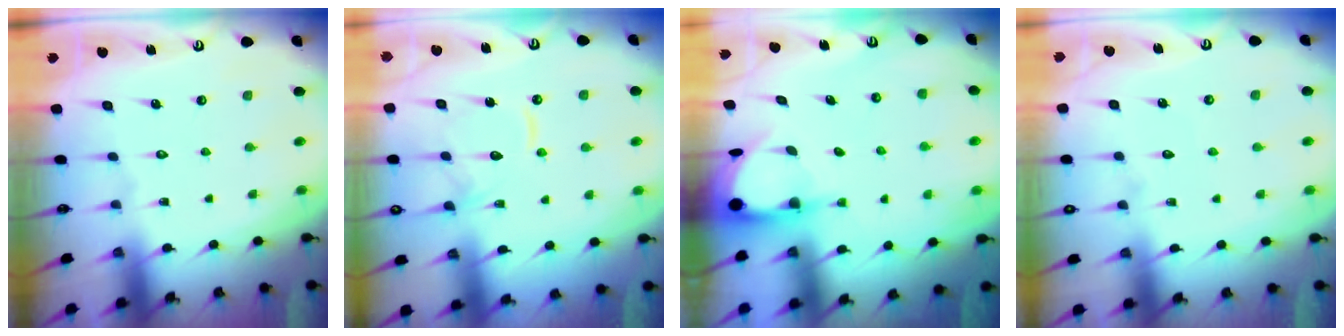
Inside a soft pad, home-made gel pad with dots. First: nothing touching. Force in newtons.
{"total": 11.3, "press": 11.2, "slide": 1.1}
{"total": 3.9, "press": 3.9, "slide": 0.3}
{"total": 2.8, "press": 2.8, "slide": 0.3}